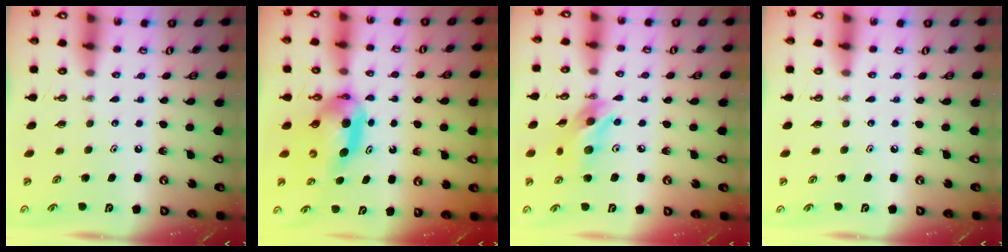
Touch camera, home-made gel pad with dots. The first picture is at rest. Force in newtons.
{"total": 6.8, "press": 6.7, "slide": 0.8}
{"total": 12.3, "press": 12.3, "slide": 0.7}
{"total": 0.0}